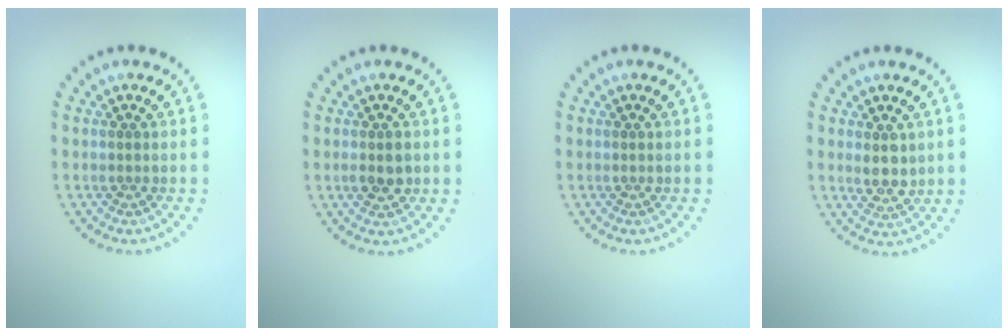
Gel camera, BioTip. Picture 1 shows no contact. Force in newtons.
{"total": 1.8, "press": 1.7, "slide": 0.2}
{"total": 0.0}
{"total": 2.1, "press": 2.0, "slide": 0.8}